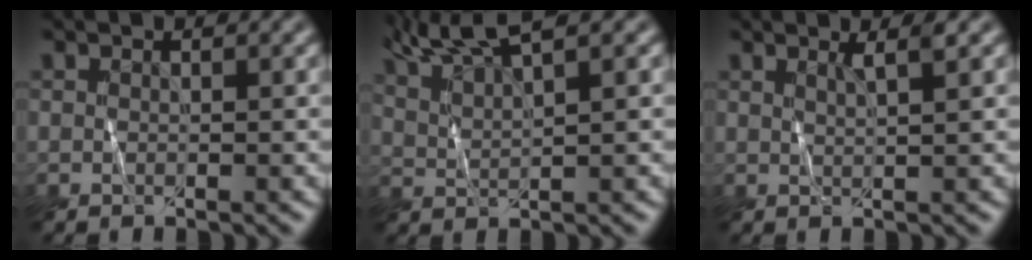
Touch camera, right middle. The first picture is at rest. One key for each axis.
{"total": 6.3, "fx": 5.0, "fy": 1.4, "fz": 3.6, "tx": -0.053, "ty": 0.029, "tz": 0.067}
{"total": 1.5, "fx": 1.0, "fy": 0.3, "fz": 1.1, "tx": -0.009, "ty": 0.006, "tz": 0.012}